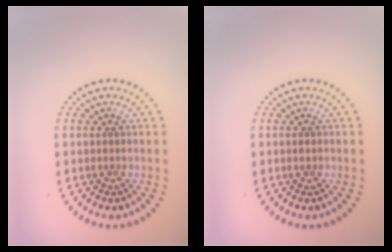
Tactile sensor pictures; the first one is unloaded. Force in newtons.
{"total": 0.9, "press": 0.9, "slide": 0.2}